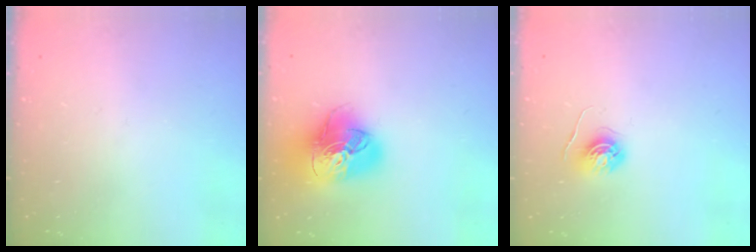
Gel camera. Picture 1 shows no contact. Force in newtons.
{"total": 21.8, "press": 21.6, "slide": 2.6}
{"total": 5.3, "press": 5.3, "slide": 0.5}